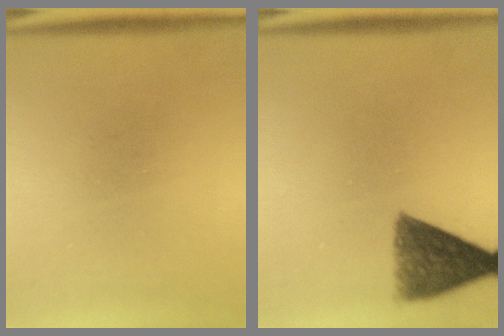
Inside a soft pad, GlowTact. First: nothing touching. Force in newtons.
{"total": 8.2}